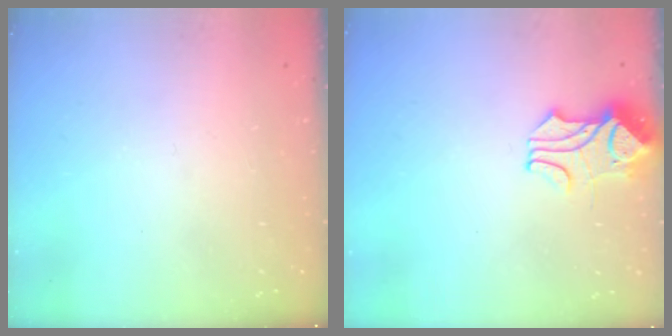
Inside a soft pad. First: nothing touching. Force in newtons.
{"total": 1.8, "press": 1.4, "slide": 1.1}